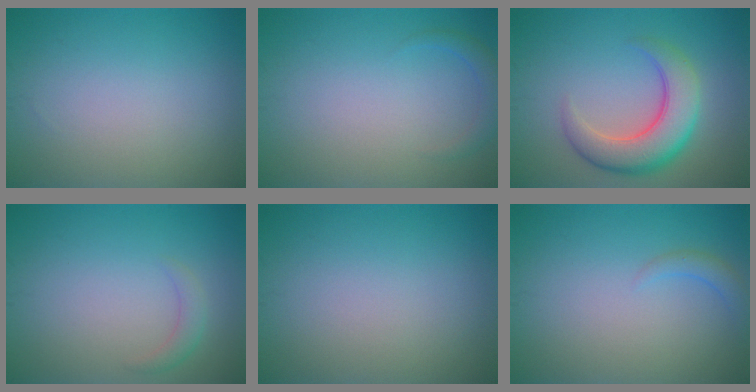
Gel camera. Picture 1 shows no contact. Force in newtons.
{"total": 1.5, "press": 1.5, "slide": 0.2}
{"total": 6.4, "press": 6.4, "slide": 0.3}
{"total": 1.3, "press": 1.3, "slide": 0.1}
{"total": 0.0}
{"total": 1.4, "press": 1.4, "slide": 0.2}